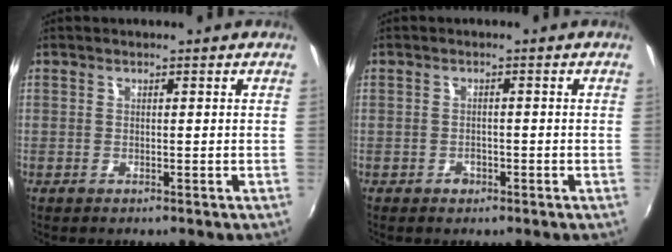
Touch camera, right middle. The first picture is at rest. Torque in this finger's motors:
{"motor_torque": [0.17, -0.14, 0.02, 0.01]}